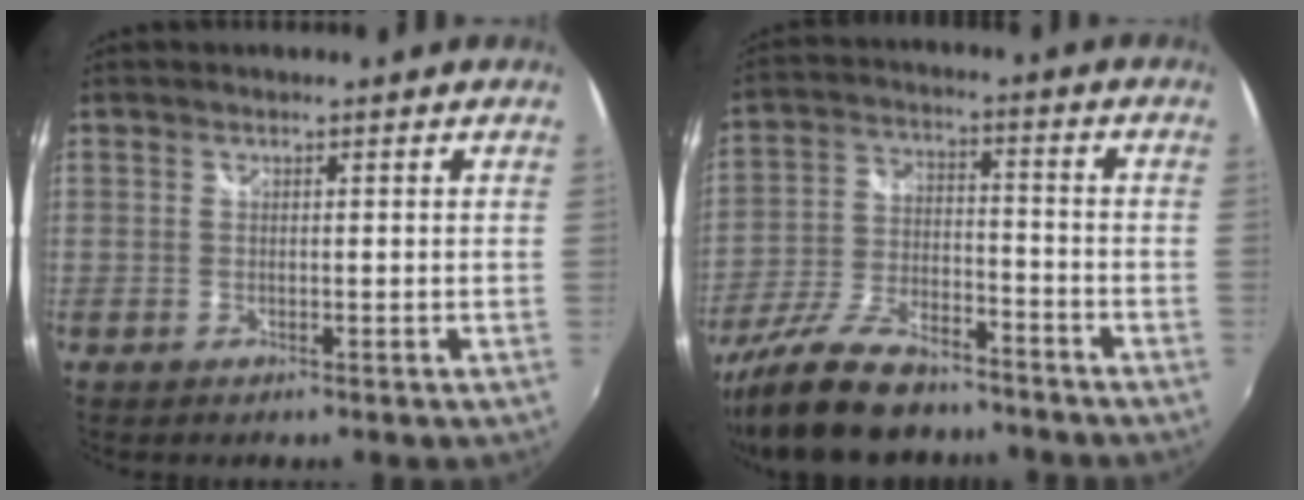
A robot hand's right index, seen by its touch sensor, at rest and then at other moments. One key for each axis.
{"total": 17.8, "fx": -14.0, "fy": 6.3, "fz": 9.0, "tx": -0.194, "ty": -0.027, "tz": -0.244}